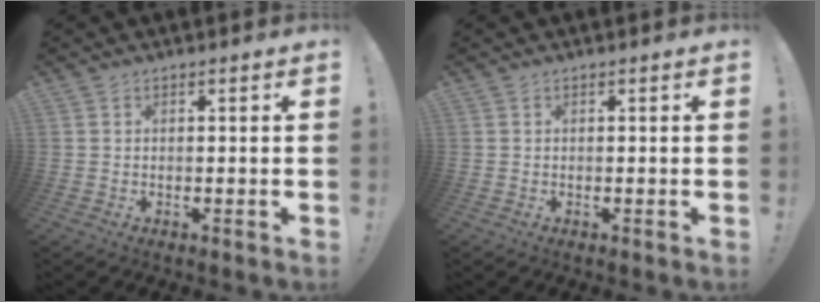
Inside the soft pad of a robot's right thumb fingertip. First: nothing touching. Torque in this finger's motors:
{"motor_torque": [0.00, 0.00, 0.00, 0.00, 0.00]}